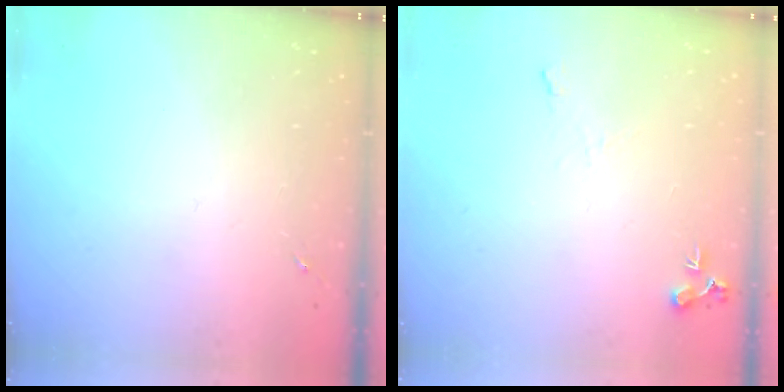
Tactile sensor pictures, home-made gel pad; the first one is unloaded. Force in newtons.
{"total": 6.8, "press": 6.8, "slide": 0.9}